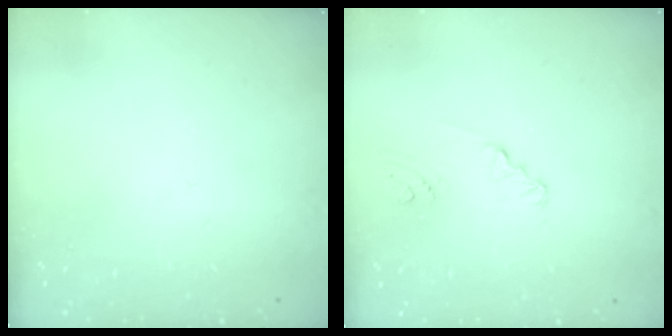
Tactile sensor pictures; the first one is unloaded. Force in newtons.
{"total": 1.5, "press": 1.5, "slide": 0.1}